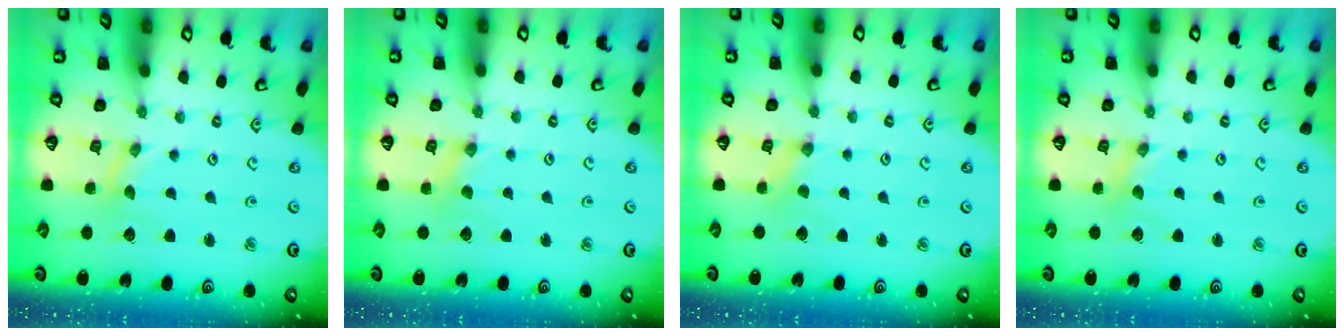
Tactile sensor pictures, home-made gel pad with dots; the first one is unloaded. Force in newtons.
{"total": 0.9, "press": 0.9, "slide": 0.1}
{"total": 0.0}
{"total": 0.0}